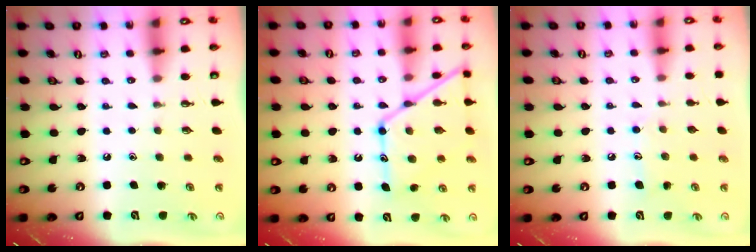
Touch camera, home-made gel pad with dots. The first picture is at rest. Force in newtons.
{"total": 16.0, "press": 16.0, "slide": 1.5}
{"total": 6.5, "press": 6.5, "slide": 0.4}